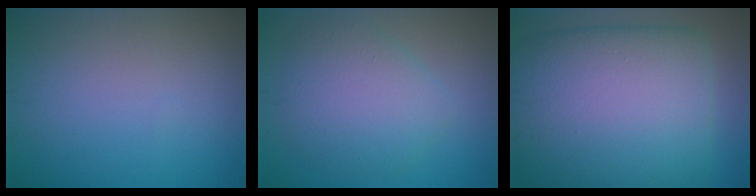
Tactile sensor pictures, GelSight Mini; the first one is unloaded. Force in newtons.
{"total": 4.8, "press": 4.8, "slide": 0.2}
{"total": 16.5, "press": 16.5, "slide": 0.4}